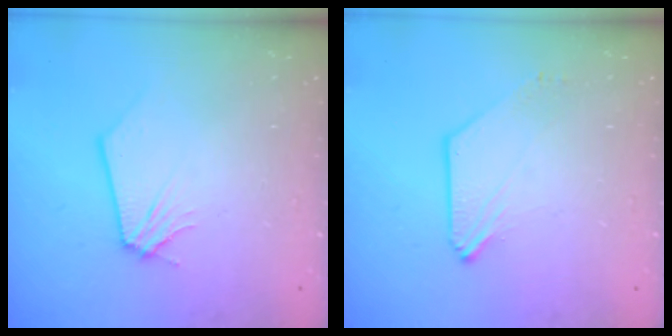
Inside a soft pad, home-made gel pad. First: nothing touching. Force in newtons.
{"total": 0.8, "press": 0.7, "slide": 0.3}